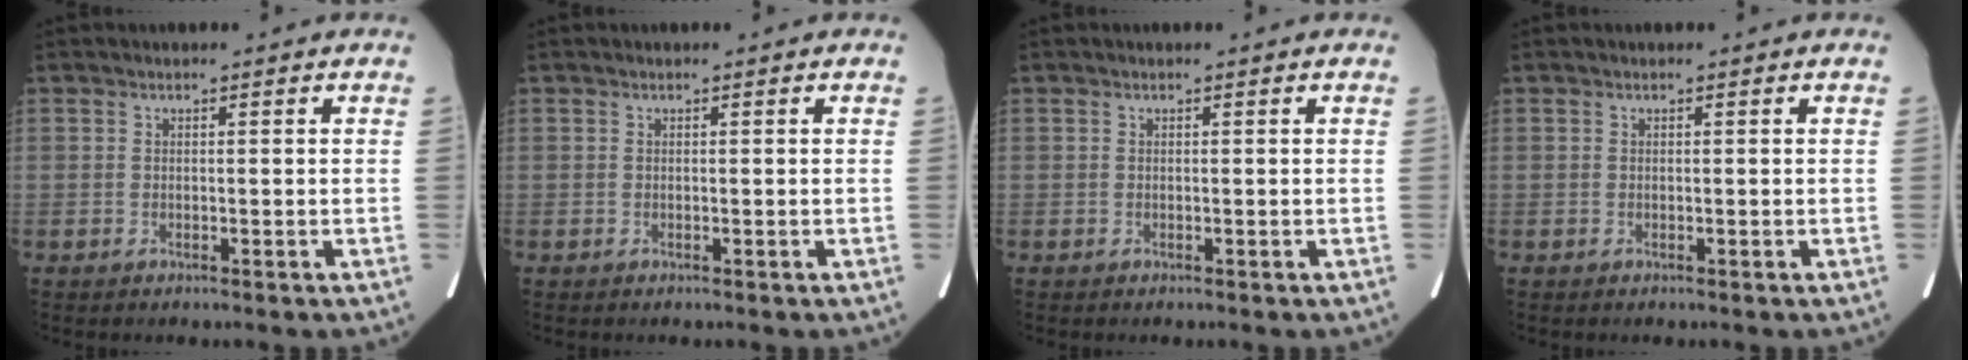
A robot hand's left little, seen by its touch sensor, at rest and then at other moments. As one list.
[{"total": 0.0}, {"total": 0.0}, {"total": 0.0}]